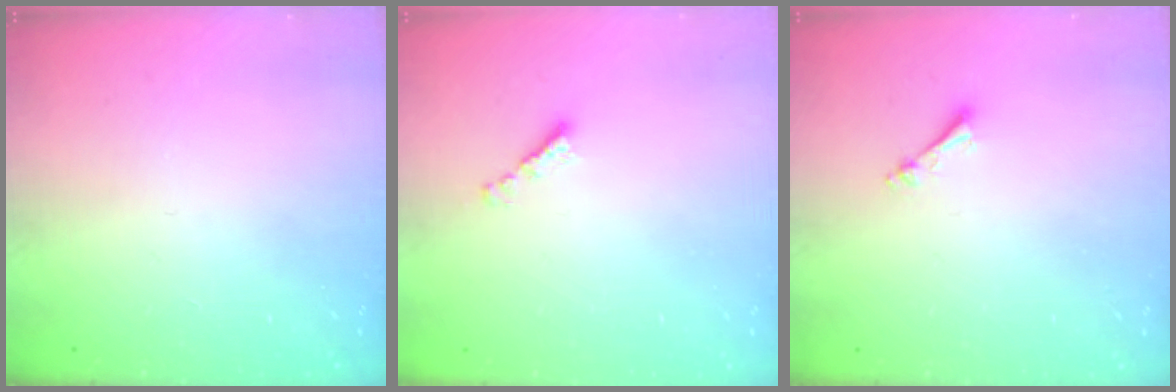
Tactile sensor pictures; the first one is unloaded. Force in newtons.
{"total": 2.1, "press": 2.0, "slide": 0.7}
{"total": 2.4, "press": 2.3, "slide": 0.4}